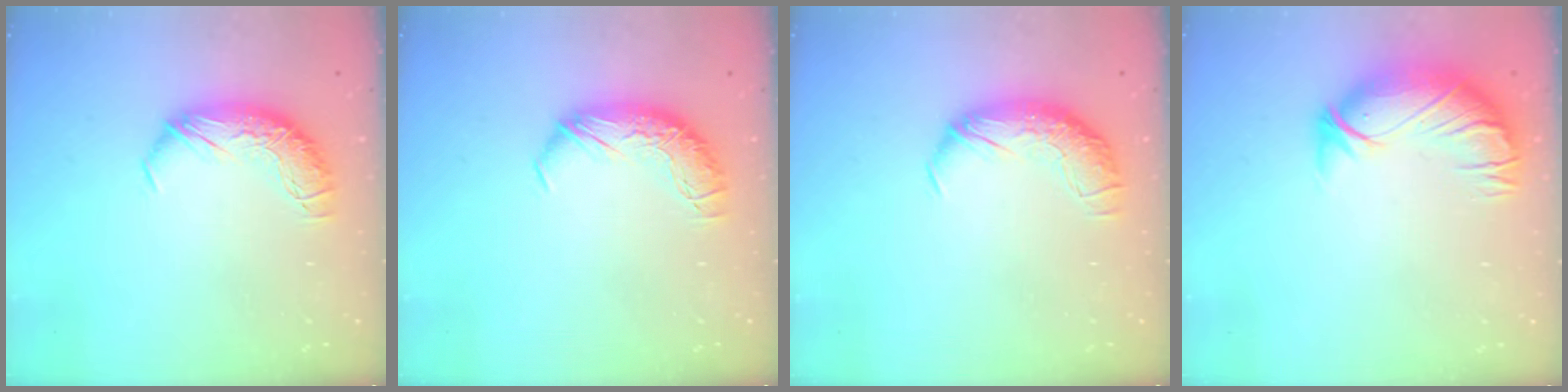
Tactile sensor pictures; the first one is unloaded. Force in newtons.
{"total": 0.0}
{"total": 1.8, "press": 0.7, "slide": 1.6}
{"total": 3.0, "press": 0.5, "slide": 2.9}